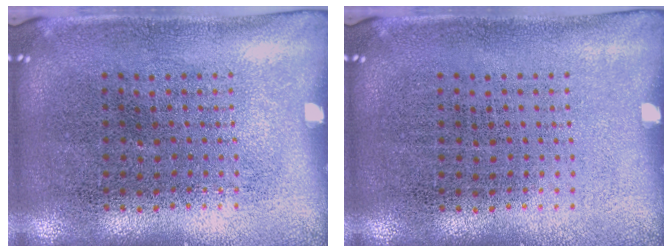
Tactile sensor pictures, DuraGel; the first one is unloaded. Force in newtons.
{"total": 0.0}